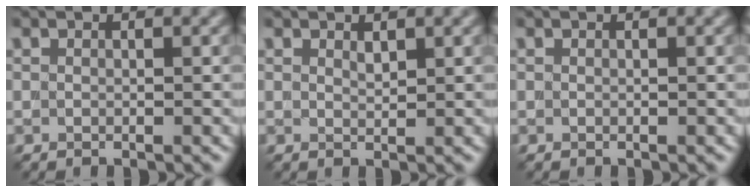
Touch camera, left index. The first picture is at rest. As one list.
[{"total": 0.7, "force": [0.6, 0.1, 0.2], "torque": [-0.005, -0.001, 0.013]}, {"total": 0.0}]